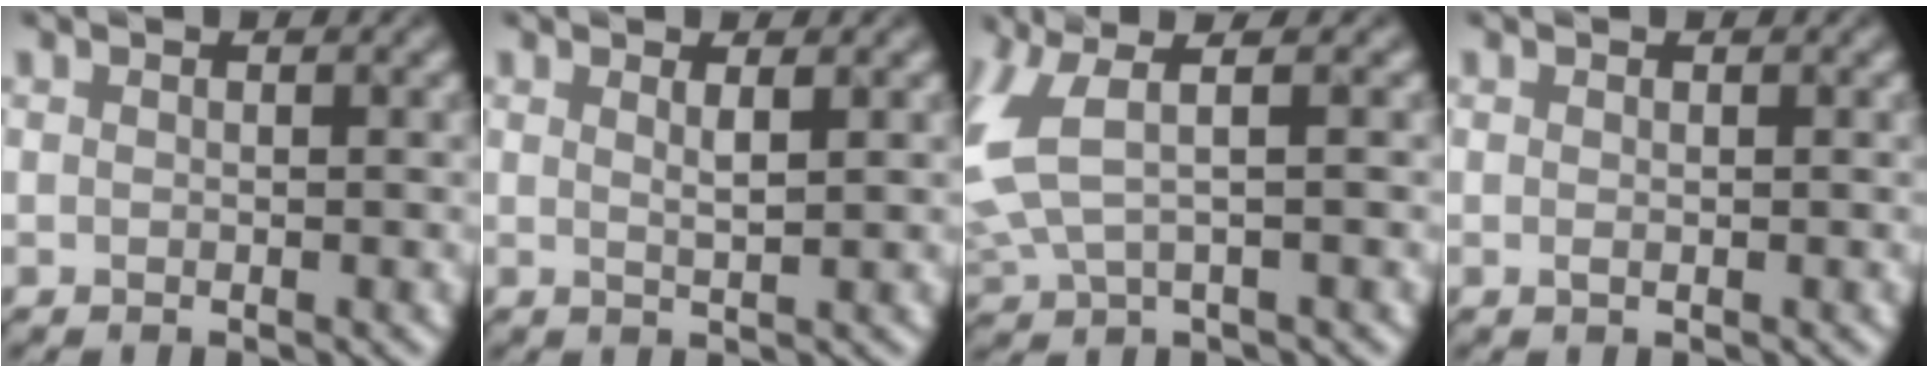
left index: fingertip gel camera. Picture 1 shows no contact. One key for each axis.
{"total": 1.3, "fx": 0.6, "fy": 0.3, "fz": 1.1, "tx": -0.015, "ty": -0.003, "tz": 0.006}
{"total": 4.9, "fx": 1.1, "fy": 1.8, "fz": 4.5, "tx": -0.126, "ty": 0.003, "tz": 0.023}
{"total": 0.0}